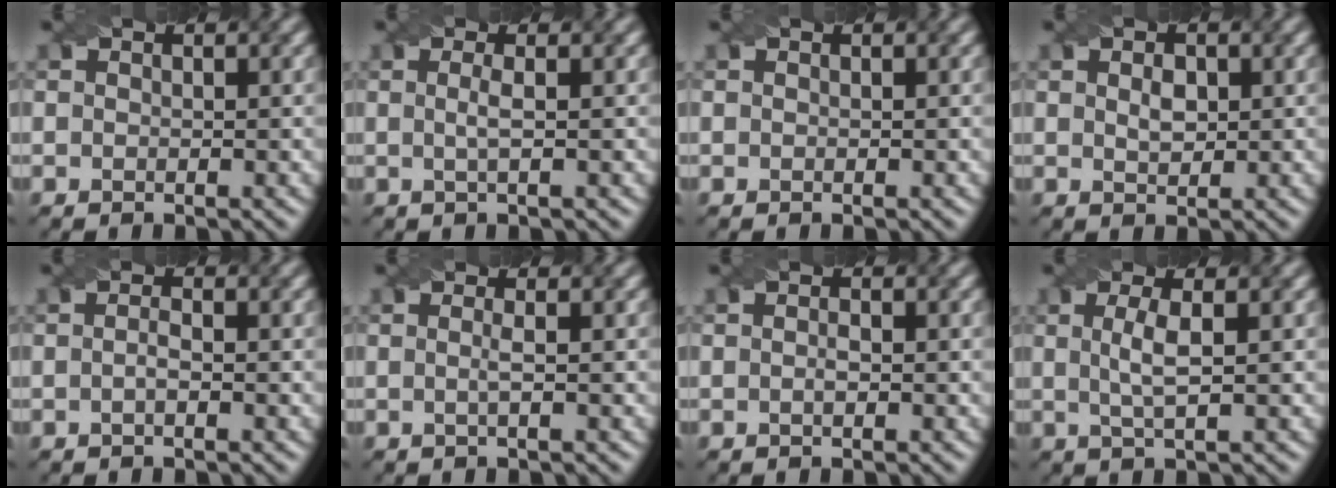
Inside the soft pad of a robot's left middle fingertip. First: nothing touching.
{"total": 1.5, "force": [0.0, 0.3, 1.4], "torque": [-0.029, 0.002, -0.003]}
{"total": 0.0}
{"total": 1.6, "force": [0.4, 1.0, 1.2], "torque": [-0.022, 0.000, 0.010]}
{"total": 1.0, "force": [-0.3, 0.2, 0.9], "torque": [-0.019, 0.000, -0.005]}
{"total": 1.2, "force": [-0.2, 0.3, 1.2], "torque": [-0.022, 0.000, -0.006]}
{"total": 0.8, "force": [-0.3, 0.2, 0.7], "torque": [-0.015, 0.000, -0.004]}
{"total": 2.6, "force": [0.4, 0.6, 2.5], "torque": [-0.049, 0.001, 0.006]}